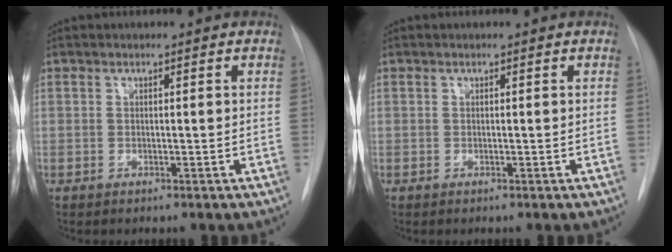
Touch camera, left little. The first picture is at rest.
{"total": 0.0}